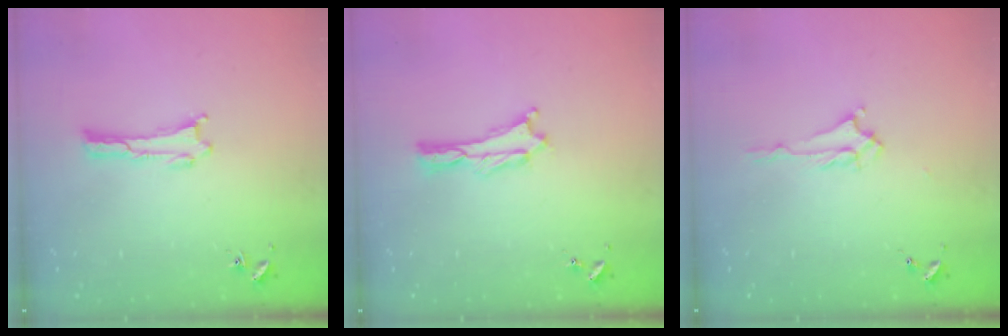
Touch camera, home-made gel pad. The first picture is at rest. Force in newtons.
{"total": 0.6, "press": 0.6, "slide": 0.2}
{"total": 1.3, "press": 1.3, "slide": 0.2}